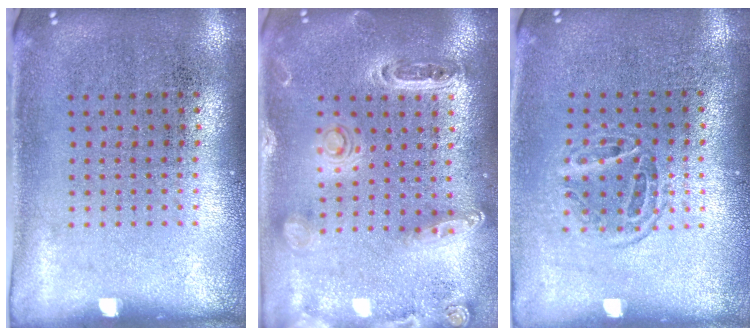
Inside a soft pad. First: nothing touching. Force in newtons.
{"total": 1.3, "press": 1.2, "slide": 0.2}
{"total": 1.2, "press": 1.0, "slide": 0.6}